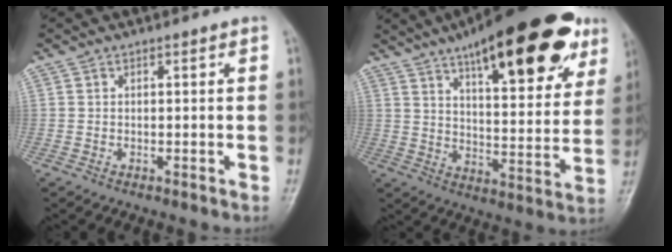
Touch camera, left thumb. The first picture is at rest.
{"total": 26.8, "force": [15.5, 9.0, 19.9], "torque": [-0.254, -0.028, 0.227]}